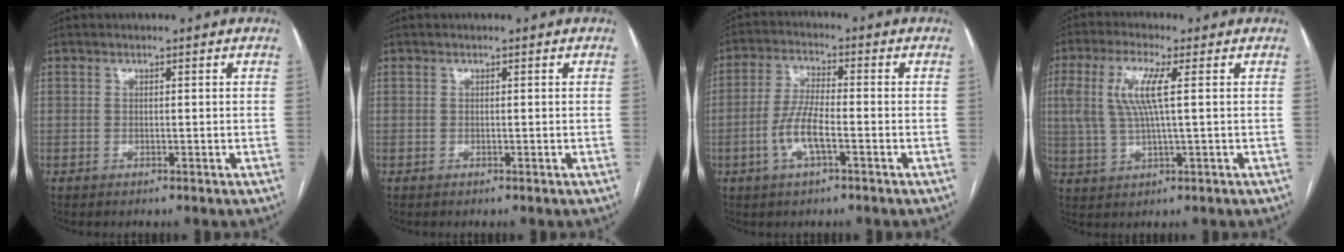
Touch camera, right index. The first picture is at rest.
{"total": 0.0}
{"total": 6.8, "force": [-2.3, 1.5, 6.2], "torque": [-0.132, 0.004, -0.047]}
{"total": 7.8, "force": [1.7, 1.1, 7.5], "torque": [-0.176, 0.011, 0.036]}